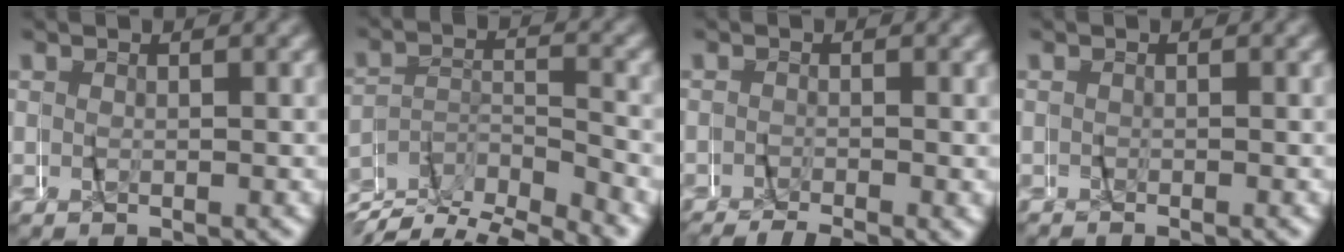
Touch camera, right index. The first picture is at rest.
{"total": 6.1, "force": [-3.3, 3.1, 4.1], "torque": [-0.046, 0.014, -0.074]}
{"total": 3.1, "force": [-2.3, 1.3, 1.6], "torque": [-0.017, -0.003, -0.040]}
{"total": 1.1, "force": [0.2, 0.9, 0.5], "torque": [-0.008, 0.011, -0.005]}